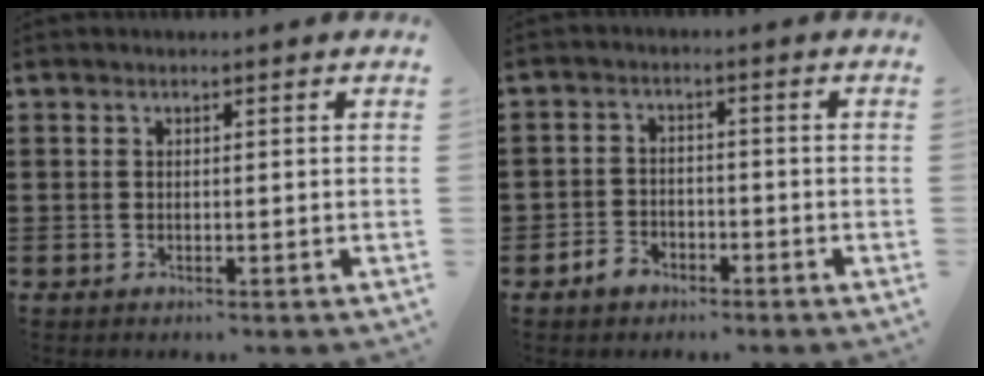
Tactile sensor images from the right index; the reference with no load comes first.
{"total": 2.8, "force": [-2.1, 1.7, 0.7], "torque": [-0.017, 0.007, -0.044]}